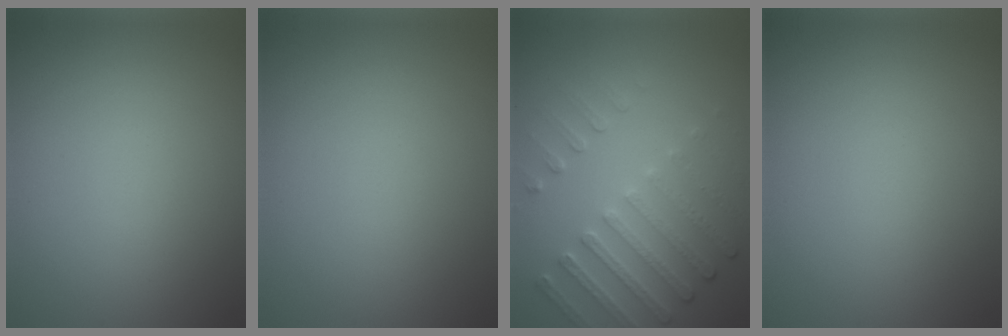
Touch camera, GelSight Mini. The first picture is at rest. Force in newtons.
{"total": 0.0}
{"total": 4.8, "press": 3.5, "slide": 3.2}
{"total": 0.0}